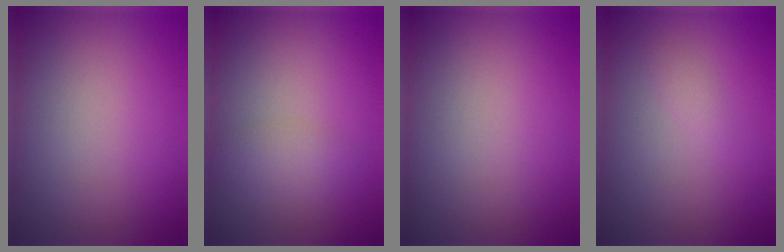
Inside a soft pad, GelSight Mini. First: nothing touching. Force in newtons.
{"total": 1.9, "press": 1.9, "slide": 0.1}
{"total": 0.0}
{"total": 0.7, "press": 0.7, "slide": 0.0}